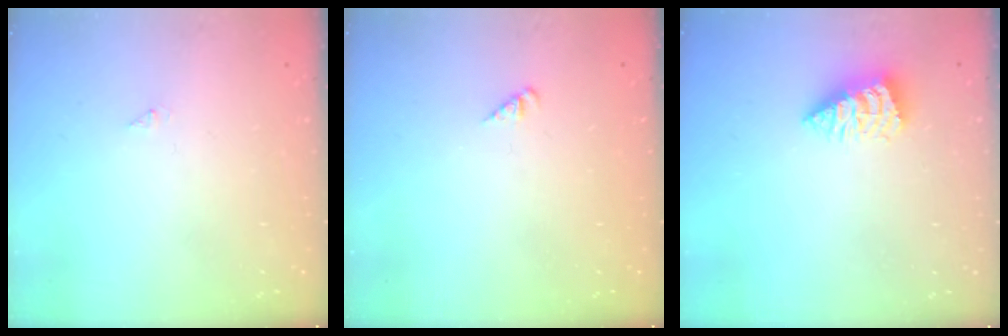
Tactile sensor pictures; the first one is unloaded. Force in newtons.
{"total": 1.3, "press": 1.3, "slide": 0.3}
{"total": 2.6, "press": 2.6, "slide": 0.1}